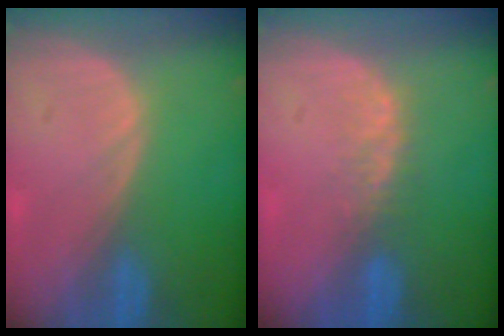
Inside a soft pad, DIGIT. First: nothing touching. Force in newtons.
{"total": 2.8, "press": 2.4, "slide": 1.5}